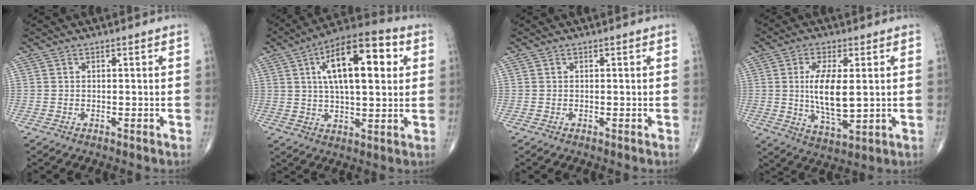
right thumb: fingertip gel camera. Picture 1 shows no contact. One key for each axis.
{"total": 17.9, "fx": 4.9, "fy": 7.5, "fz": 15.5, "tx": -0.228, "ty": 0.011, "tz": 0.071}
{"total": 0.0}
{"total": 10.9, "fx": 0.9, "fy": 4.4, "fz": 10.0, "tx": -0.180, "ty": -0.022, "tz": 0.023}